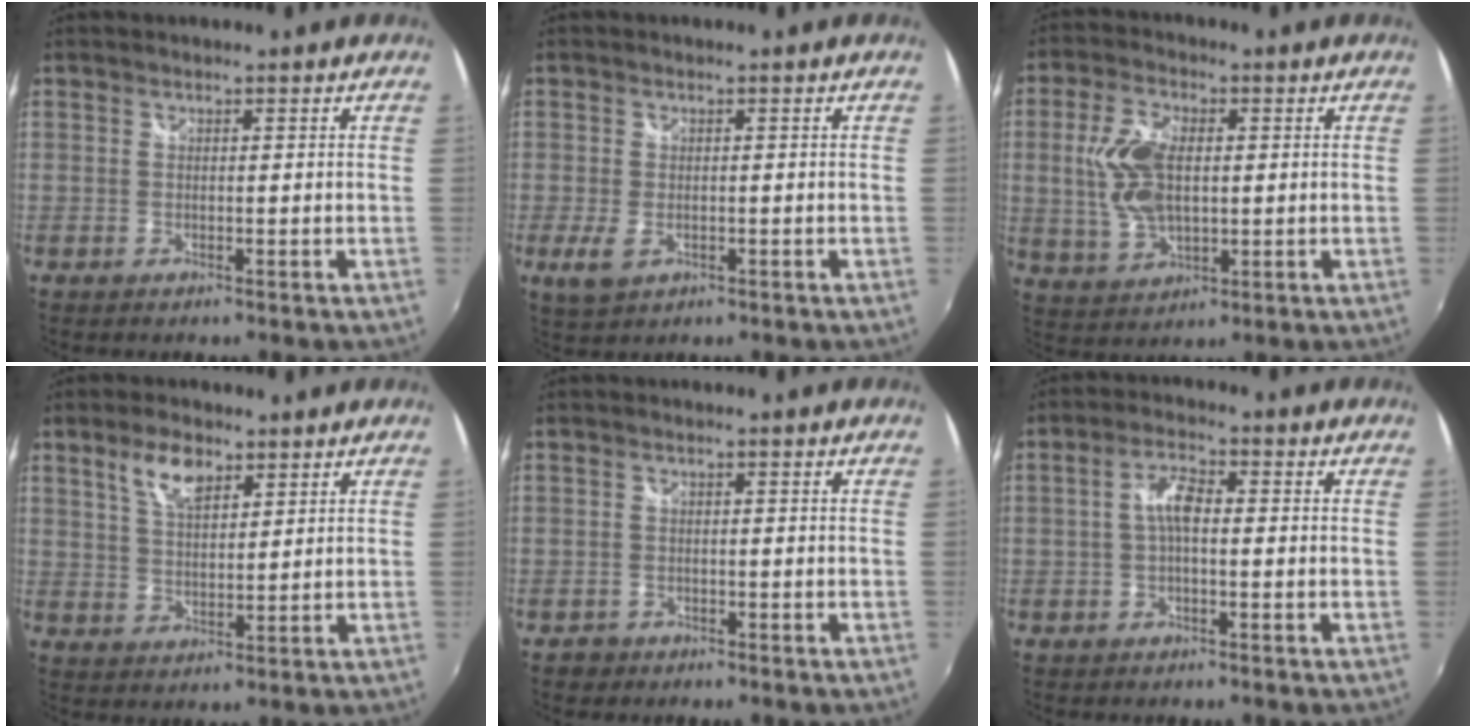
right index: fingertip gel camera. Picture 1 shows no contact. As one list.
[{"total": 3.9, "force": [-1.3, 2.4, 2.8], "torque": [-0.060, -0.011, -0.021]}, {"total": 10.9, "force": [0.8, 6.1, 8.9], "torque": [-0.182, 0.005, 0.023]}, {"total": 6.2, "force": [3.7, 2.8, 4.1], "torque": [-0.074, 0.008, 0.070]}, {"total": 2.0, "force": [-1.3, 1.5, 0.2], "torque": [-0.010, 0.000, -0.019]}, {"total": 4.0, "force": [-0.4, 1.5, 3.7], "torque": [-0.074, 0.013, -0.008]}]